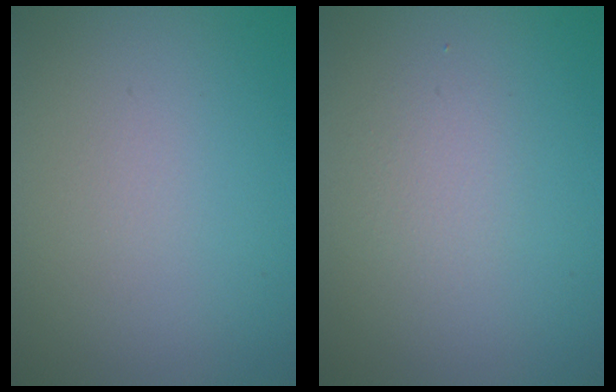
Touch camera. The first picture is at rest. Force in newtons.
{"total": 1.3, "press": 1.3, "slide": 0.1}